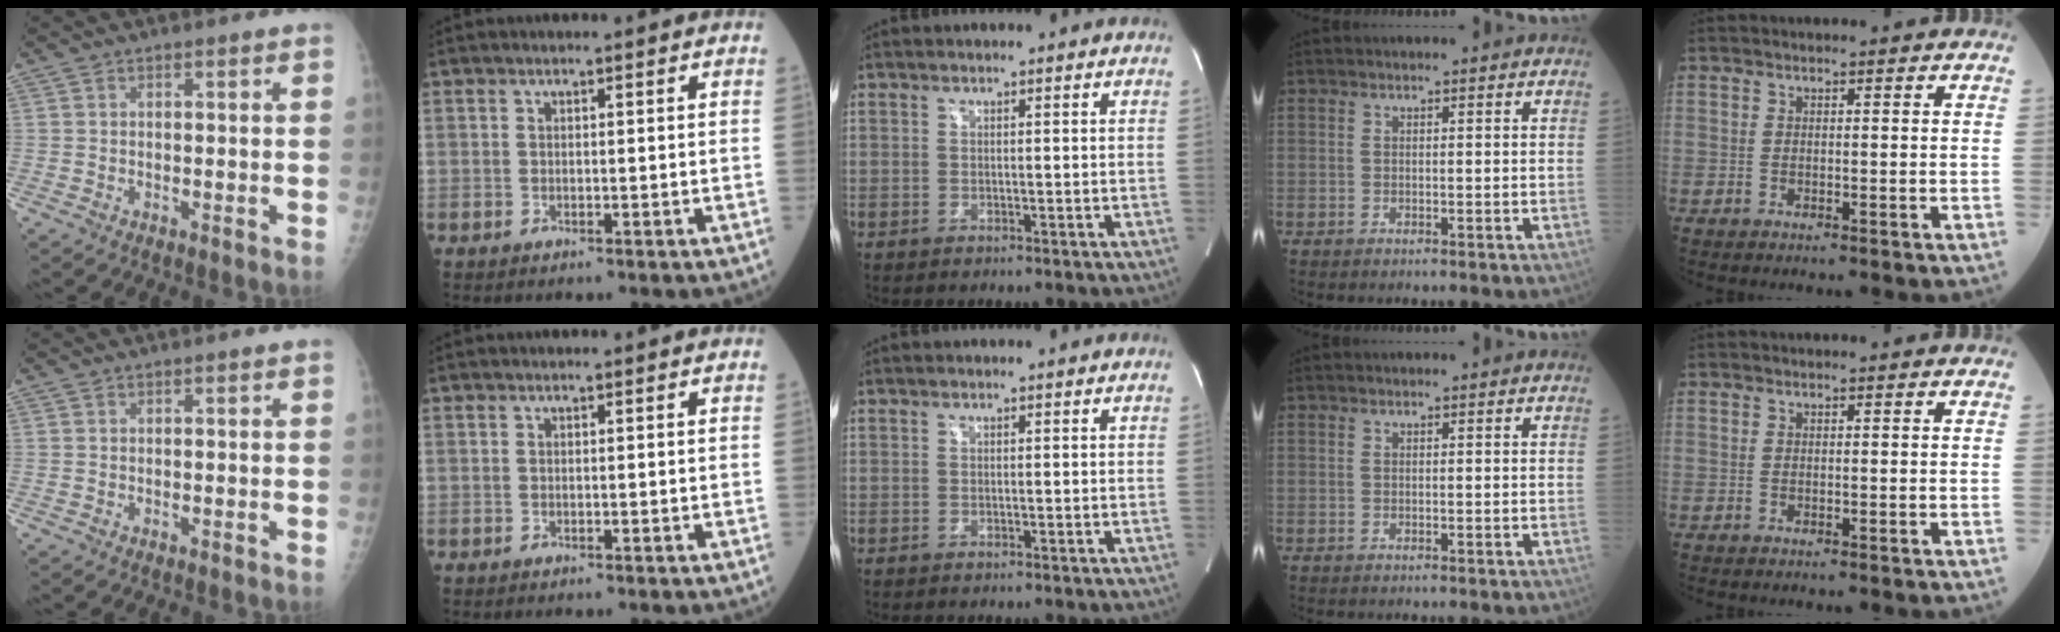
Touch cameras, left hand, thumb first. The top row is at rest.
{}